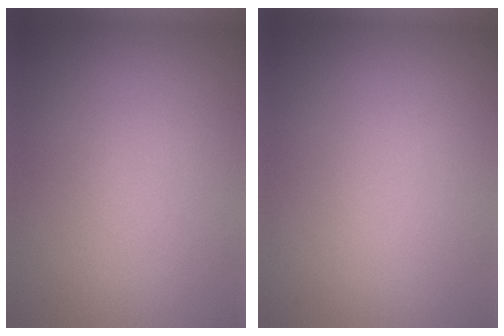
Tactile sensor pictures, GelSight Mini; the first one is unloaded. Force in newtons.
{"total": 0.0}